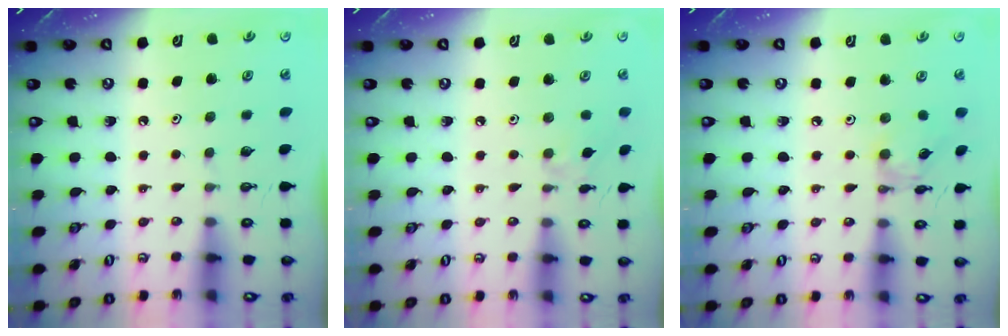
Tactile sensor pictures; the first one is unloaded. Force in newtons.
{"total": 4.7, "press": 4.6, "slide": 0.7}
{"total": 3.1, "press": 3.1, "slide": 0.1}